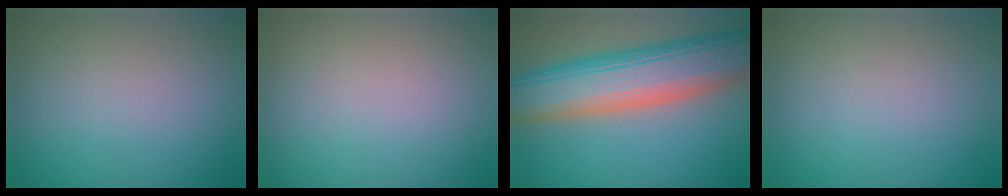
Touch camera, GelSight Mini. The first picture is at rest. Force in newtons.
{"total": 0.0}
{"total": 11.7, "press": 11.7, "slide": 0.5}
{"total": 0.0}